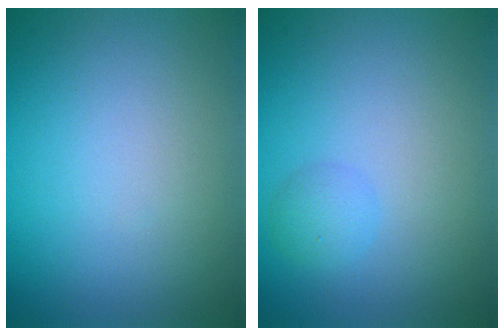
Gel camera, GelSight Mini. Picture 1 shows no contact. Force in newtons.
{"total": 1.4, "press": 1.3, "slide": 0.2}